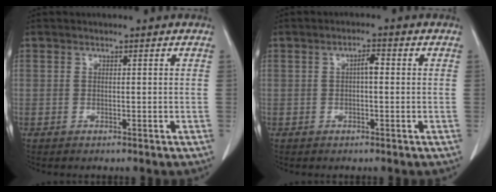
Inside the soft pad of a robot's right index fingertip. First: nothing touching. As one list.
[{"total": 2.1, "force": [0.1, 0.5, 2.0], "torque": [-0.034, 0.005, 0.002]}]